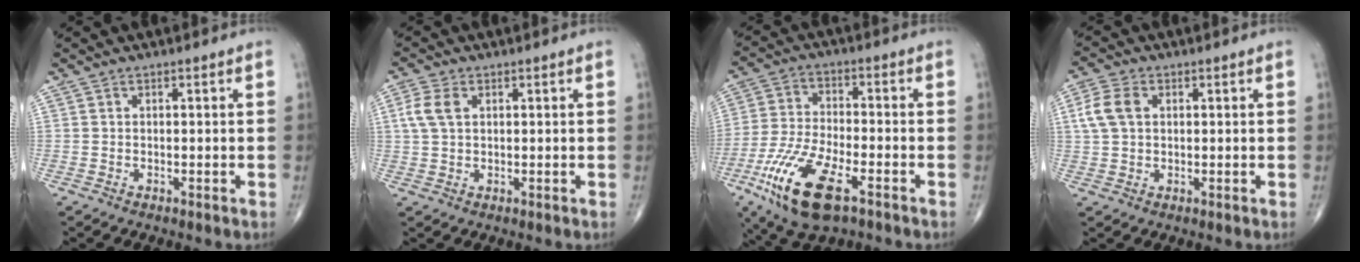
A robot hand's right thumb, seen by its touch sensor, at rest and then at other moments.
{"total": 4.7, "force": [1.3, 3.0, 3.4], "torque": [-0.079, 0.008, 0.025]}
{"total": 15.9, "force": [-7.7, 6.2, 12.4], "torque": [-0.257, 0.007, -0.139]}
{"total": 5.9, "force": [1.3, 4.0, 4.1], "torque": [-0.091, 0.010, 0.024]}